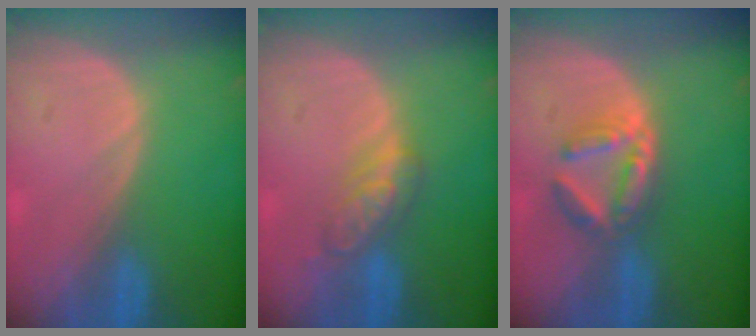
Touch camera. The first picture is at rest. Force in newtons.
{"total": 4.9, "press": 4.9, "slide": 0.5}
{"total": 5.5, "press": 5.4, "slide": 1.1}